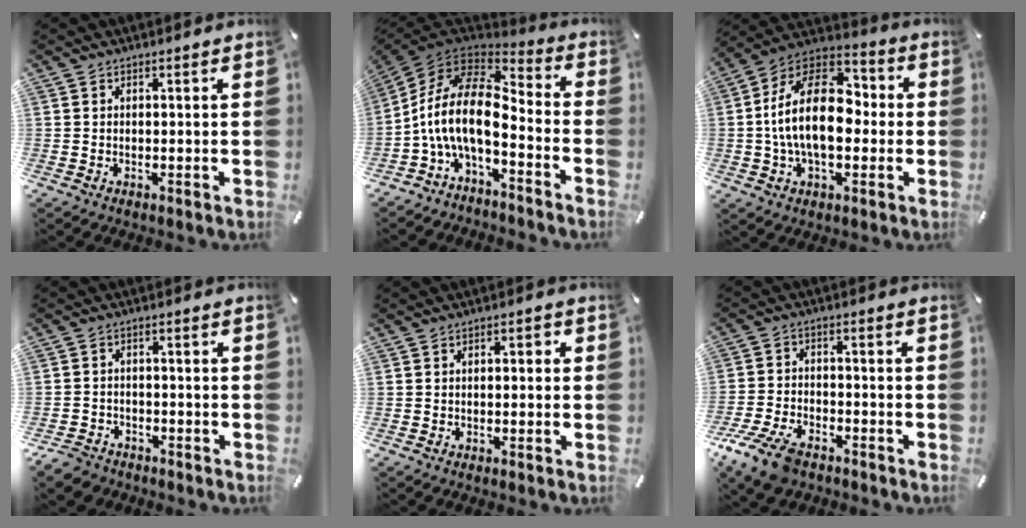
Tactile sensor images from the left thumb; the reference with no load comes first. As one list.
[{"total": 15.7, "force": [-3.9, 7.4, 13.3], "torque": [-0.293, -0.003, -0.075]}, {"total": 19.6, "force": [-0.8, 12.6, 15.0], "torque": [-0.296, 0.012, -0.022]}, {"total": 4.3, "force": [-3.4, 2.5, 0.8], "torque": [-0.032, 0.015, -0.071]}, {"total": 1.7, "force": [-0.7, 1.0, 1.2], "torque": [-0.025, 0.008, -0.015]}, {"total": 9.3, "force": [-6.6, 4.6, 4.7], "torque": [-0.108, 0.028, -0.125]}]